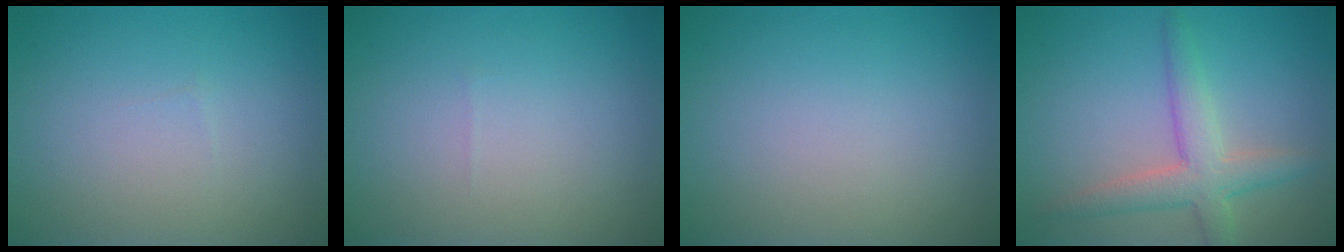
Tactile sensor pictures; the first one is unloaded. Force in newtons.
{"total": 0.0}
{"total": 0.0}
{"total": 4.0, "press": 4.0, "slide": 0.3}